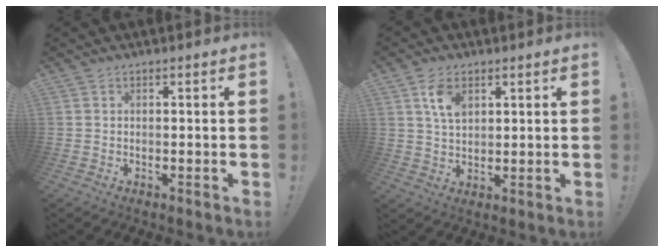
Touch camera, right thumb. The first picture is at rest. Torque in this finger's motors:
{"motor_torque": [1.29, 1.32, 0.58, -0.47, 0.02]}